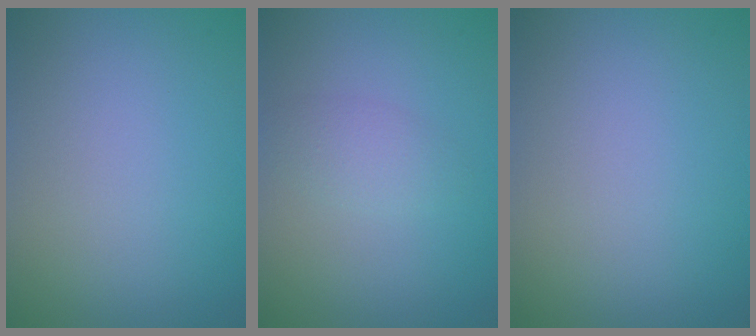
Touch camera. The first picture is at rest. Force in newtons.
{"total": 2.3, "press": 2.3, "slide": 0.0}
{"total": 0.0}